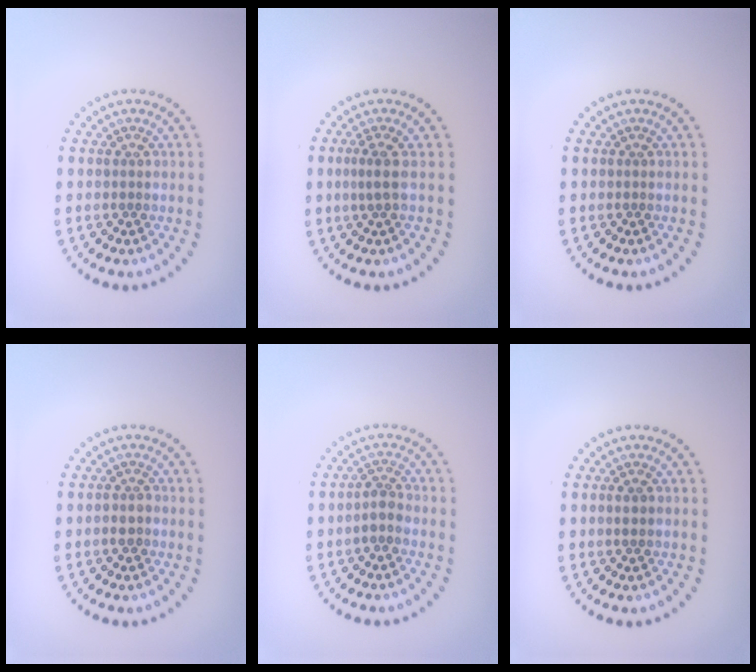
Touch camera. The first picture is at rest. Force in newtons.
{"total": 1.7, "press": 1.2, "slide": 1.2}
{"total": 0.0}
{"total": 1.4, "press": 1.2, "slide": 0.7}
{"total": 1.6, "press": 1.4, "slide": 0.9}
{"total": 1.0, "press": 0.9, "slide": 0.4}